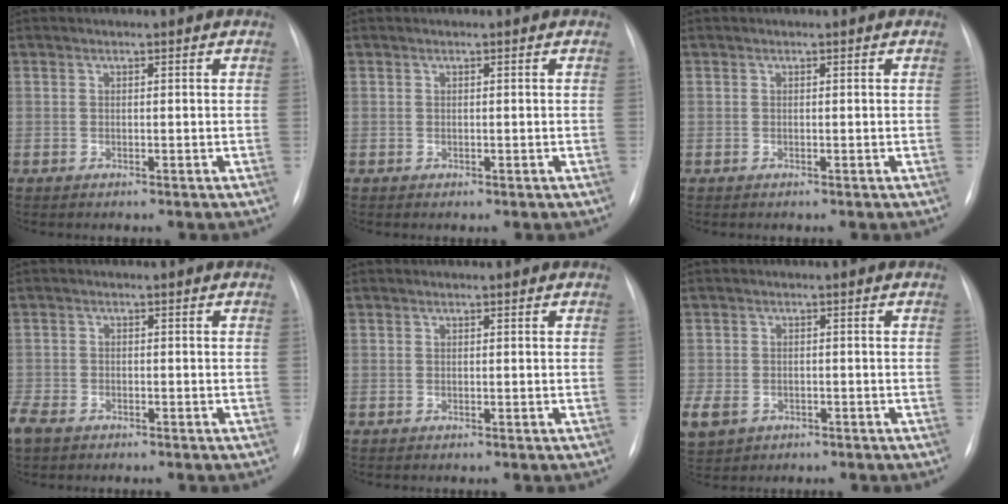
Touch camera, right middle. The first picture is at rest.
{"total": 0.0}
{"total": 0.0}
{"total": 5.0, "force": [-3.7, 2.5, 2.3], "torque": [-0.051, -0.007, -0.065]}
{"total": 0.0}
{"total": 9.3, "force": [-4.5, 7.1, 4.0], "torque": [-0.122, -0.008, -0.064]}